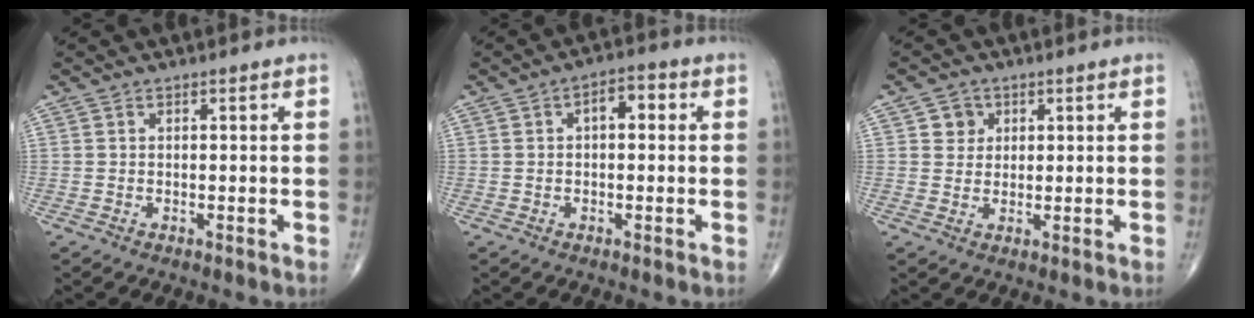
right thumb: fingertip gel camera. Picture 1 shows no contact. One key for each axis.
{"total": 4.3, "fx": 0.8, "fy": 2.3, "fz": 3.5, "tx": -0.042, "ty": 0.016, "tz": 0.005}
{"total": 3.3, "fx": 1.2, "fy": 3.0, "fz": 0.7, "tx": 0.009, "ty": -0.003, "tz": 0.015}